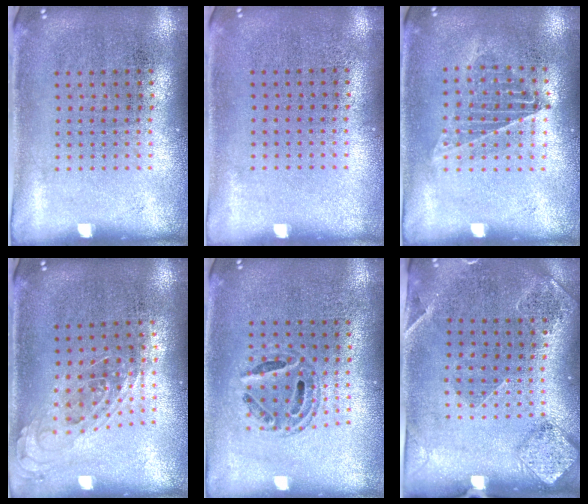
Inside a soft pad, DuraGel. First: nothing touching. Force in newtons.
{"total": 0.0}
{"total": 1.1, "press": 1.0, "slide": 0.2}
{"total": 0.8, "press": 0.7, "slide": 0.3}
{"total": 0.8, "press": 0.8, "slide": 0.1}
{"total": 1.6, "press": 1.5, "slide": 0.3}